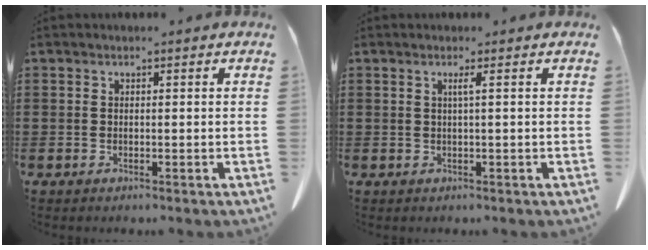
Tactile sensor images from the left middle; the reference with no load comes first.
{"total": 1.3, "force": [0.3, -0.3, 1.2], "torque": [-0.022, -0.003, 0.004]}